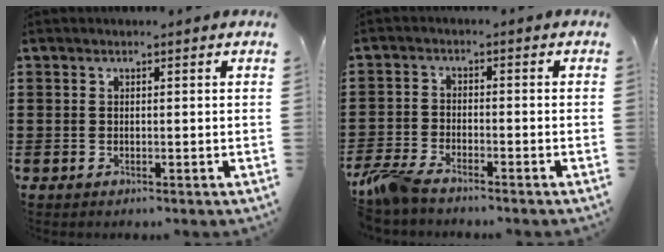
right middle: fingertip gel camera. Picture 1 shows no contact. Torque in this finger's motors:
{"motor_torque": [2.14, 0.00, 0.35, 0.16]}